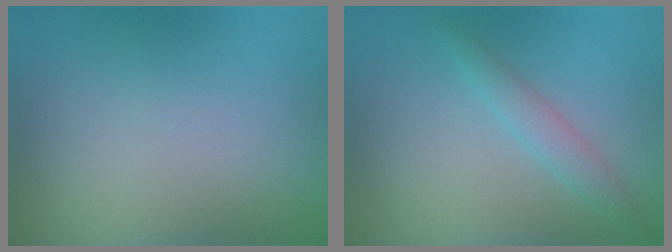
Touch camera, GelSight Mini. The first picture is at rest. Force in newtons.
{"total": 1.8, "press": 1.8, "slide": 0.0}